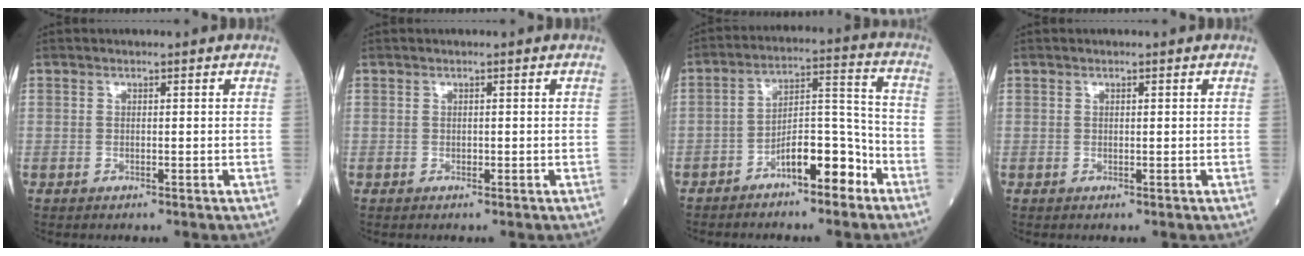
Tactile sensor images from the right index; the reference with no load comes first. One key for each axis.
{"total": 0.0}
{"total": 8.8, "fx": -5.4, "fy": 2.8, "fz": 6.3, "tx": -0.103, "ty": 0.029, "tz": -0.091}
{"total": 0.0}